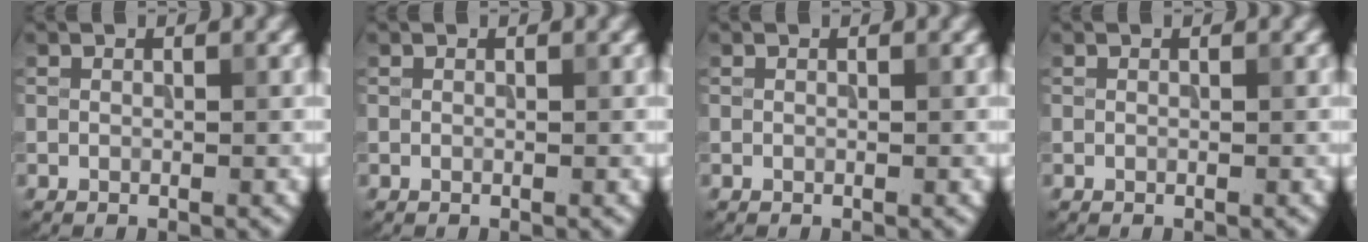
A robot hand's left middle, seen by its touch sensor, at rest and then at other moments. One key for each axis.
{"total": 0.0}
{"total": 0.0}
{"total": 0.0}